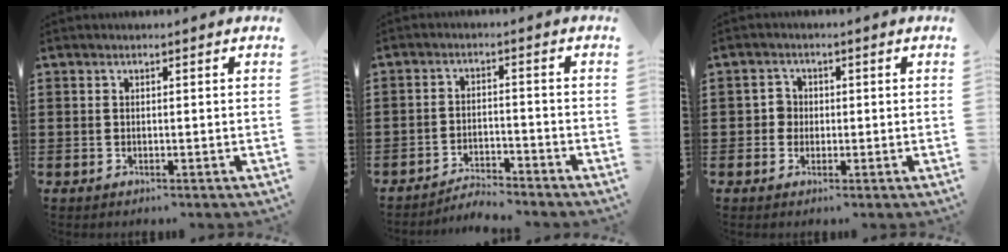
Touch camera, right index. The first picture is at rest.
{"total": 3.5, "force": [-3.5, 0.0, 0.1], "torque": [-0.008, 0.002, -0.075]}
{"total": 2.0, "force": [-0.4, 1.9, 0.7], "torque": [-0.020, 0.007, -0.010]}